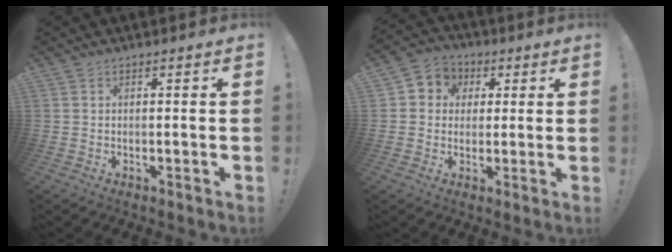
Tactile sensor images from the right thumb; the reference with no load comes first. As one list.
[{"total": 6.6, "force": [0.5, 6.4, 1.8], "torque": [-0.018, 0.006, 0.012]}]